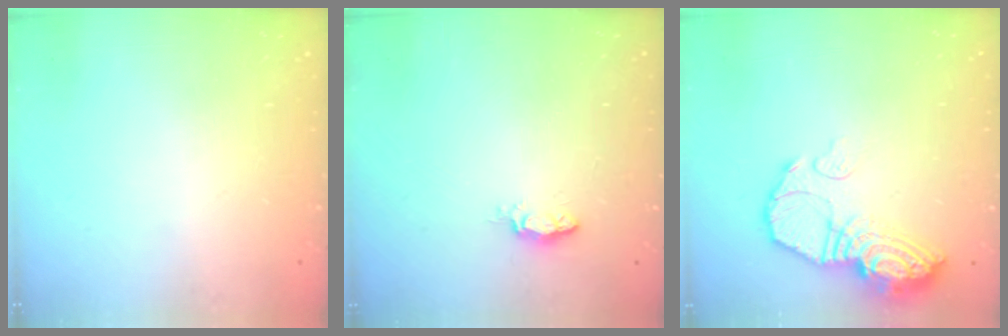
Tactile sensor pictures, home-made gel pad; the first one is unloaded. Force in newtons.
{"total": 2.8, "press": 2.8, "slide": 0.4}
{"total": 12.7, "press": 12.6, "slide": 1.1}